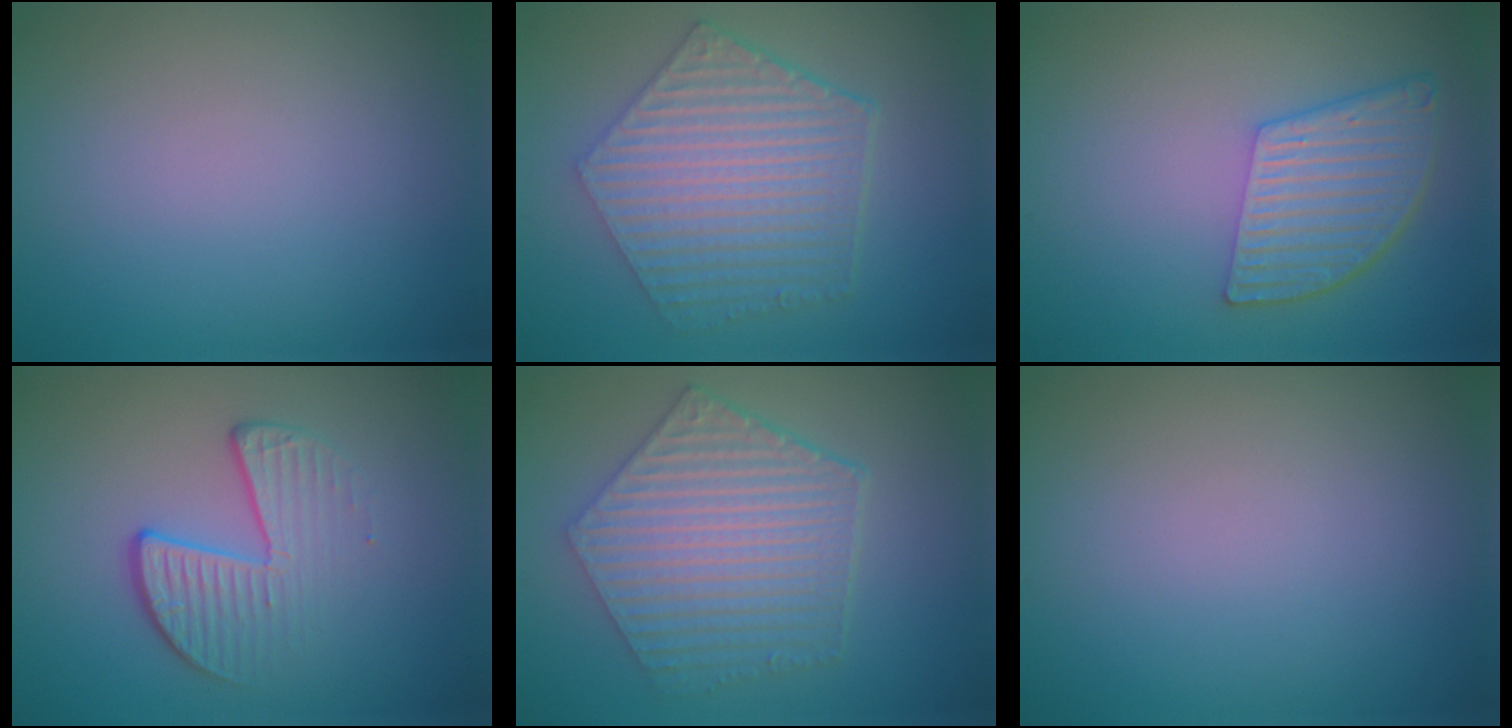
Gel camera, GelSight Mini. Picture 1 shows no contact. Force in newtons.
{"total": 6.9, "press": 5.0, "slide": 4.7}
{"total": 5.4, "press": 4.0, "slide": 3.7}
{"total": 3.9, "press": 2.7, "slide": 2.9}
{"total": 6.6, "press": 5.1, "slide": 4.2}
{"total": 0.0}